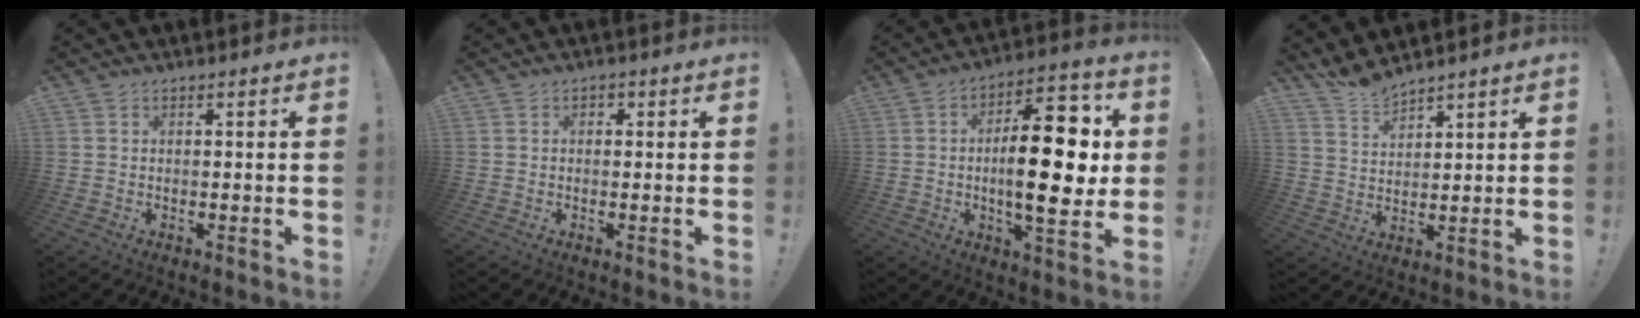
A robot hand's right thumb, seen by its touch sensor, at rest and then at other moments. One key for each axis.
{"total": 1.1, "fx": -0.3, "fy": 1.0, "fz": 0.4, "tx": 0.002, "ty": 0.001, "tz": -0.007}
{"total": 22.1, "fx": 0.1, "fy": 8.6, "fz": 20.3, "tx": -0.317, "ty": 0.000, "tz": -0.005}
{"total": 5.8, "fx": 5.7, "fy": 0.8, "fz": 1.2, "tx": -0.039, "ty": -0.034, "tz": 0.108}